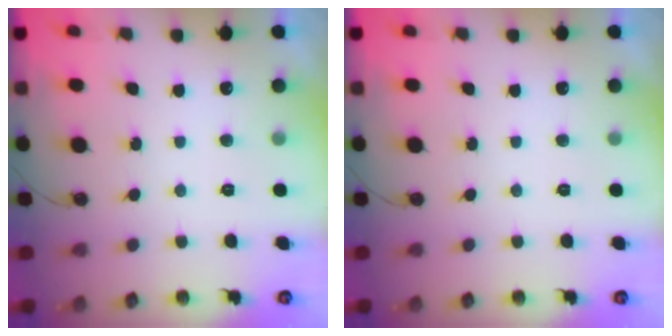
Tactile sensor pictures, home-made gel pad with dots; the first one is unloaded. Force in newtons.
{"total": 0.0}